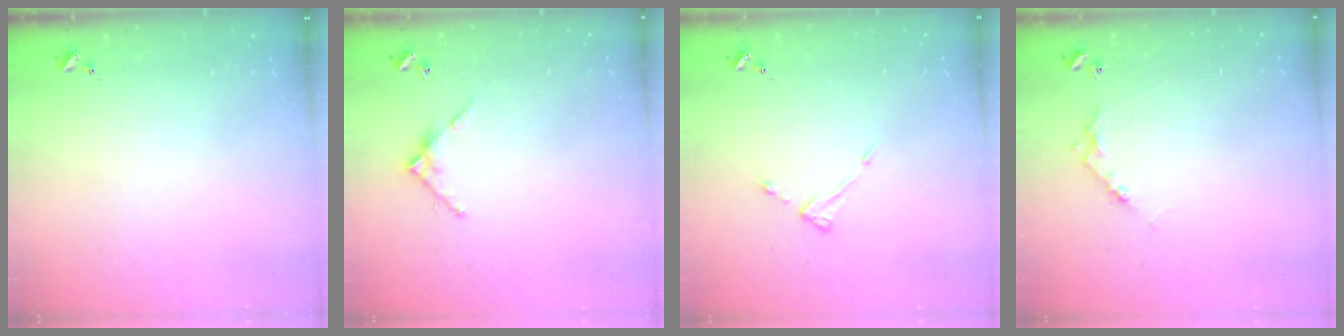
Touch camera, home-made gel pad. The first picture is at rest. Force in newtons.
{"total": 6.3, "press": 6.3, "slide": 0.5}
{"total": 4.3, "press": 4.3, "slide": 0.5}
{"total": 5.2, "press": 5.2, "slide": 0.3}